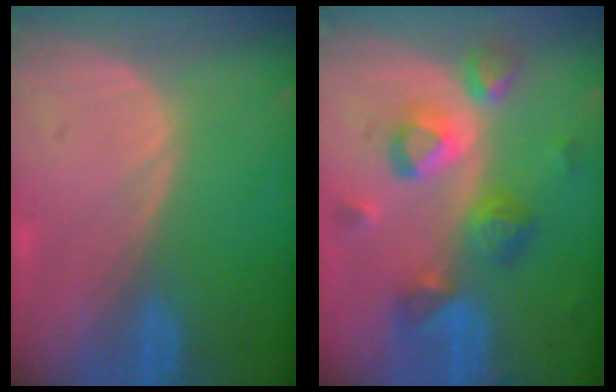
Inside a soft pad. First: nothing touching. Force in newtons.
{"total": 9.1, "press": 8.1, "slide": 4.0}